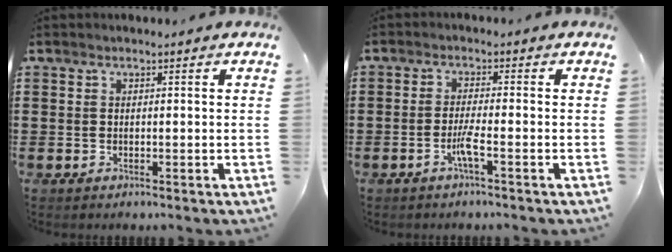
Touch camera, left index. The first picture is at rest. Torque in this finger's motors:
{"motor_torque": [0.22, 0.22, 0.15, 0.04]}